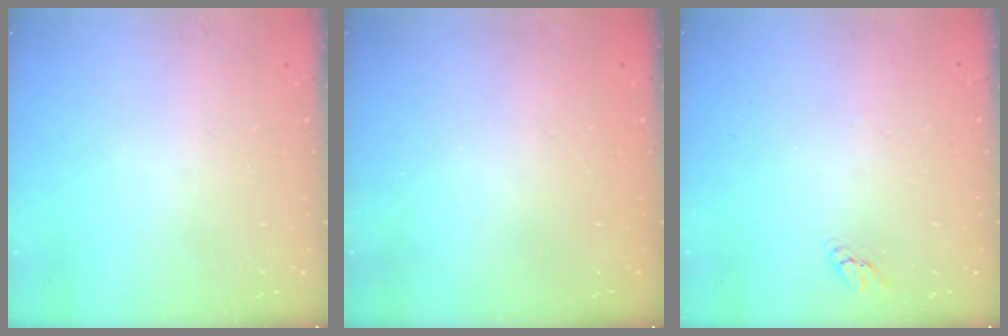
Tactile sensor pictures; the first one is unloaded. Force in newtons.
{"total": 0.0}
{"total": 2.2, "press": 2.2, "slide": 0.2}